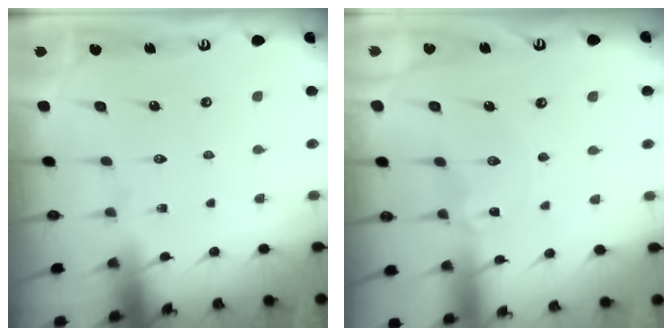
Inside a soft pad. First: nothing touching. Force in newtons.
{"total": 0.0}